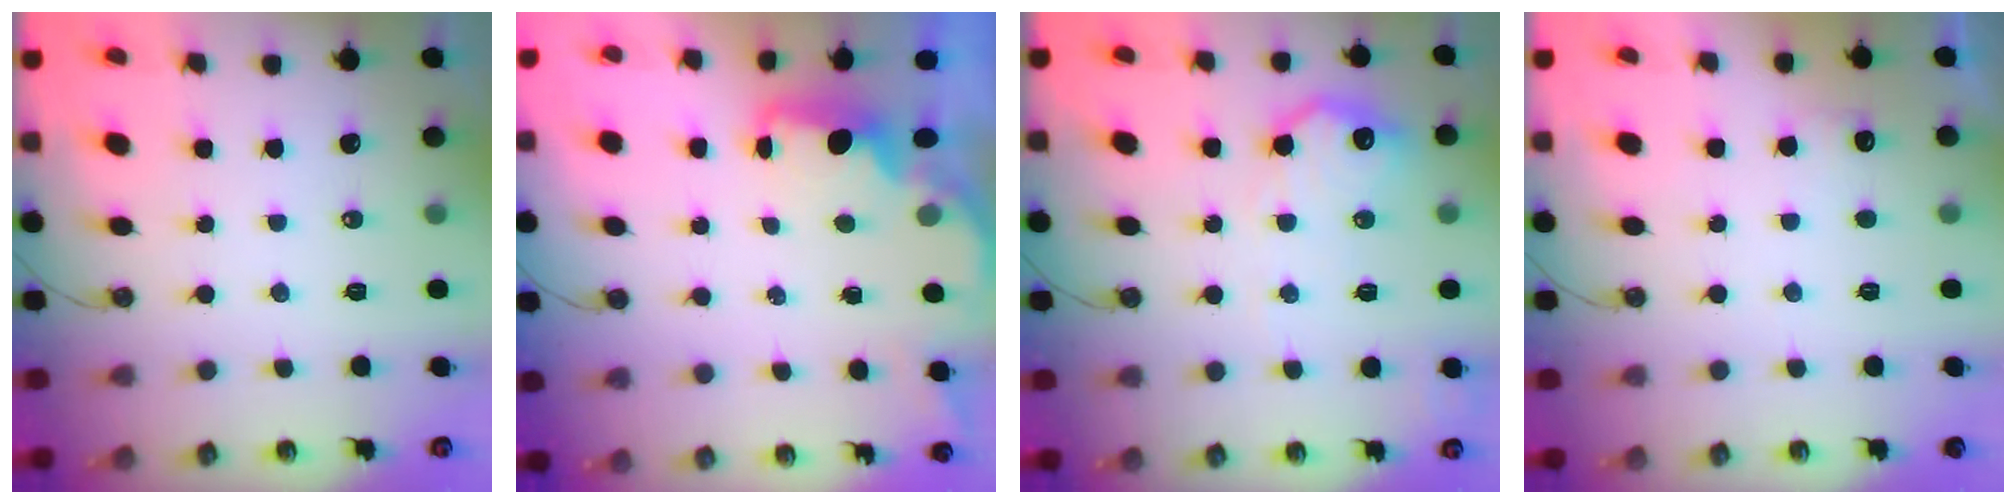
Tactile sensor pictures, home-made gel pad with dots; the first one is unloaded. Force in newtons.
{"total": 1.9, "press": 1.7, "slide": 0.8}
{"total": 13.3, "press": 13.3, "slide": 0.6}
{"total": 5.3, "press": 5.2, "slide": 1.1}